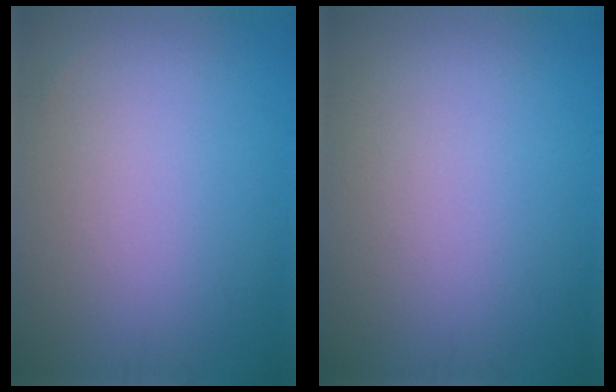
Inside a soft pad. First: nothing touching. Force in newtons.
{"total": 0.0}